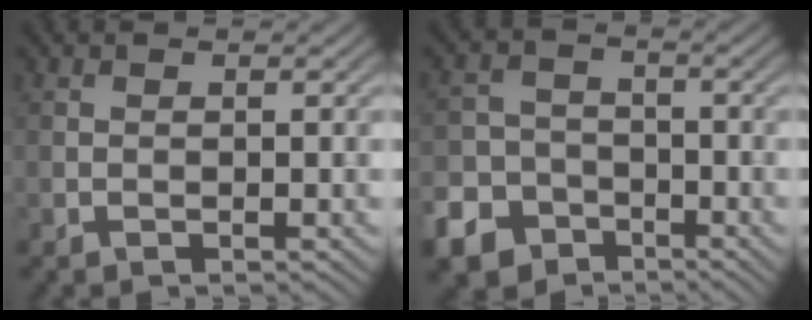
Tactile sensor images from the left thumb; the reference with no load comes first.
{"total": 9.9, "force": [-6.0, 7.5, 2.3], "torque": [-0.066, -0.038, -0.123]}